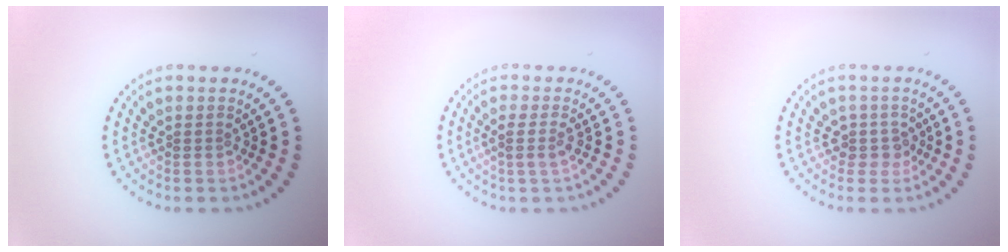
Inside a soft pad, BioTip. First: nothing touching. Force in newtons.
{"total": 1.5, "press": 1.3, "slide": 0.8}
{"total": 1.9, "press": 1.5, "slide": 1.2}